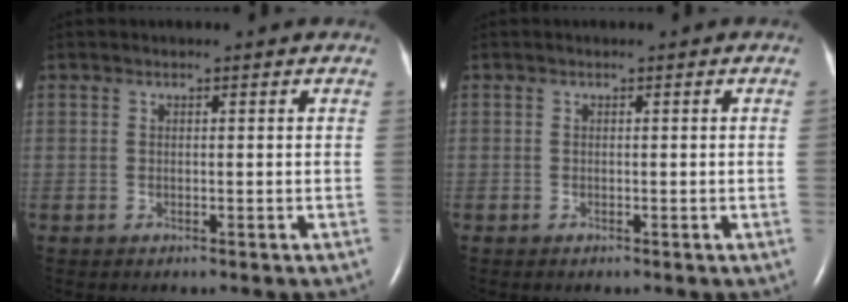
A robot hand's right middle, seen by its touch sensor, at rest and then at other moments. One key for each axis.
{"total": 0.5, "fx": 0.0, "fy": -0.2, "fz": 0.5, "tx": -0.007, "ty": -0.001, "tz": 0.000}